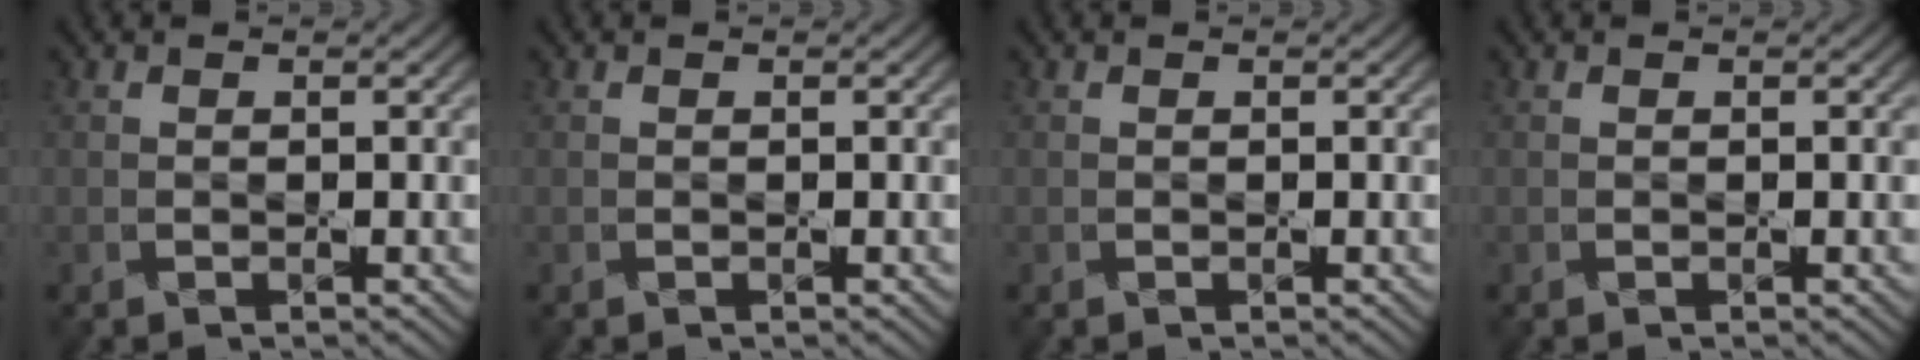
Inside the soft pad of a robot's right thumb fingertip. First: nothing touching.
{"total": 0.0}
{"total": 0.0}
{"total": 0.0}